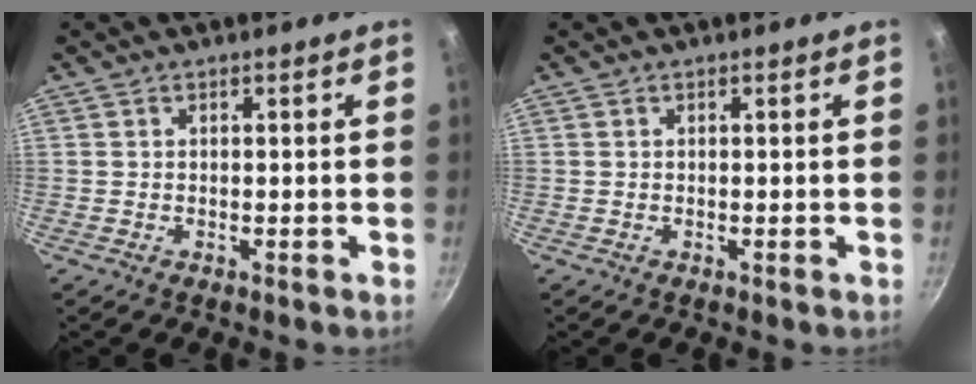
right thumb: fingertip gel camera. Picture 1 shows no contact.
{"total": 0.0}